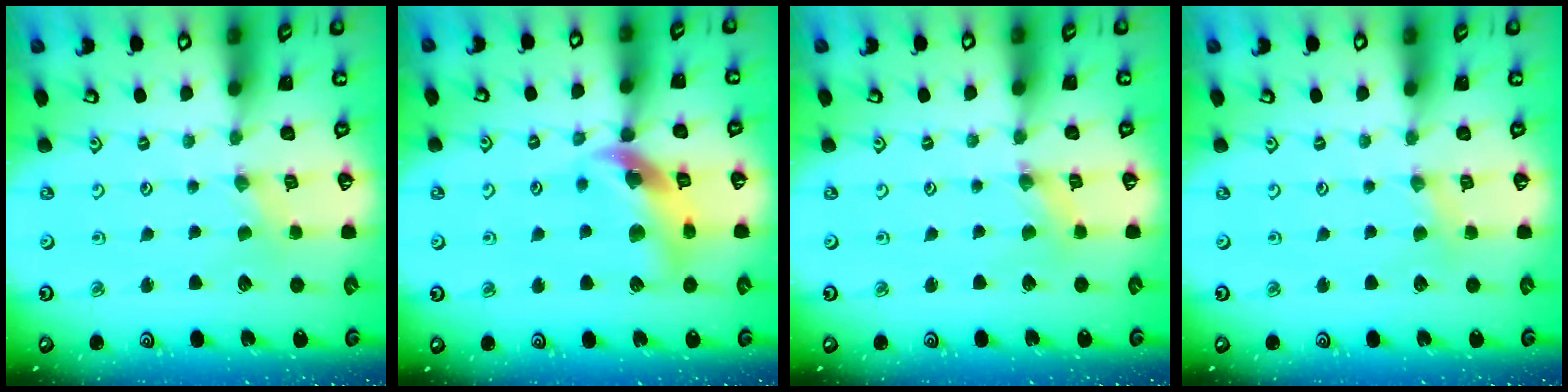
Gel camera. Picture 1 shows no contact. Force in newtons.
{"total": 14.1, "press": 14.0, "slide": 1.9}
{"total": 1.3, "press": 1.3, "slide": 0.2}
{"total": 2.5, "press": 2.5, "slide": 0.3}